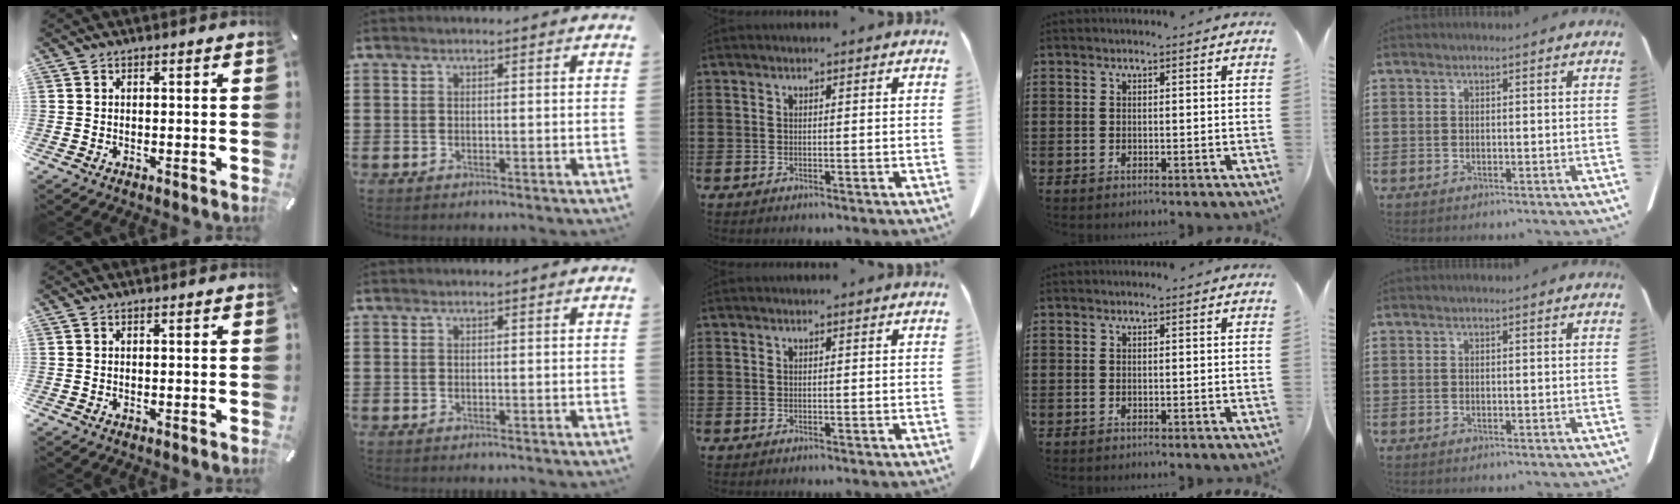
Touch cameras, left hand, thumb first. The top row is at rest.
{}